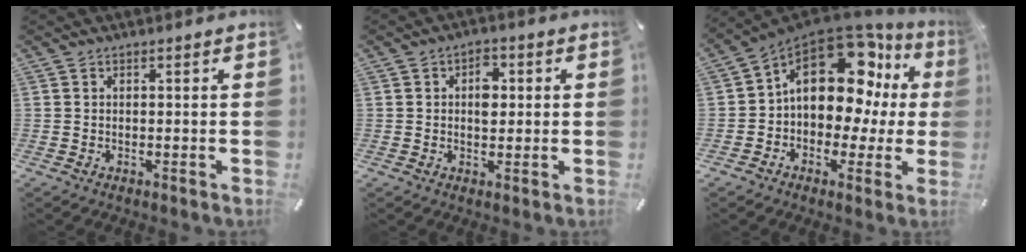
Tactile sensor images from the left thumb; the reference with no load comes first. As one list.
[{"total": 4.4, "force": [0.6, 3.0, 3.1], "torque": [-0.032, -0.003, 0.001]}, {"total": 17.9, "force": [5.8, 11.7, 12.2], "torque": [-0.183, -0.045, 0.093]}]